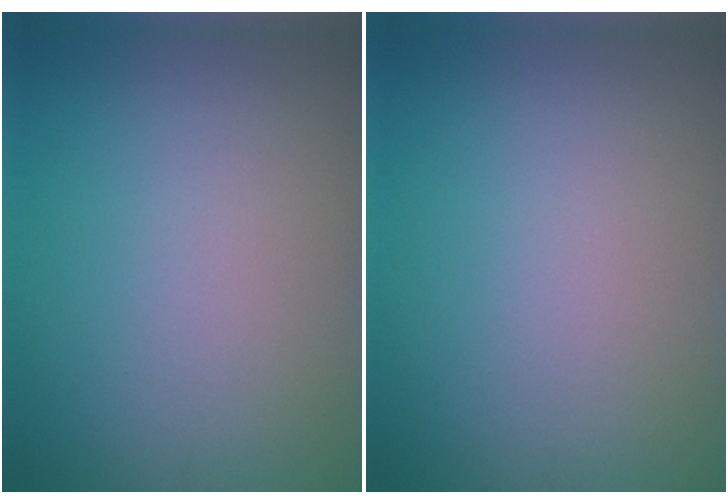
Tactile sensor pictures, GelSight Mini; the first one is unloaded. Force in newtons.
{"total": 0.0}